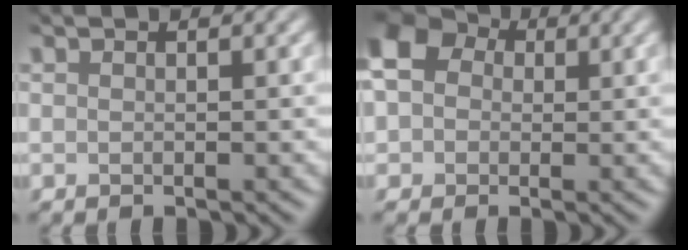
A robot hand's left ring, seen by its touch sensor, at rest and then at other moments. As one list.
[{"total": 7.3, "force": [2.0, 6.0, 3.7], "torque": [-0.092, 0.025, 0.021]}]